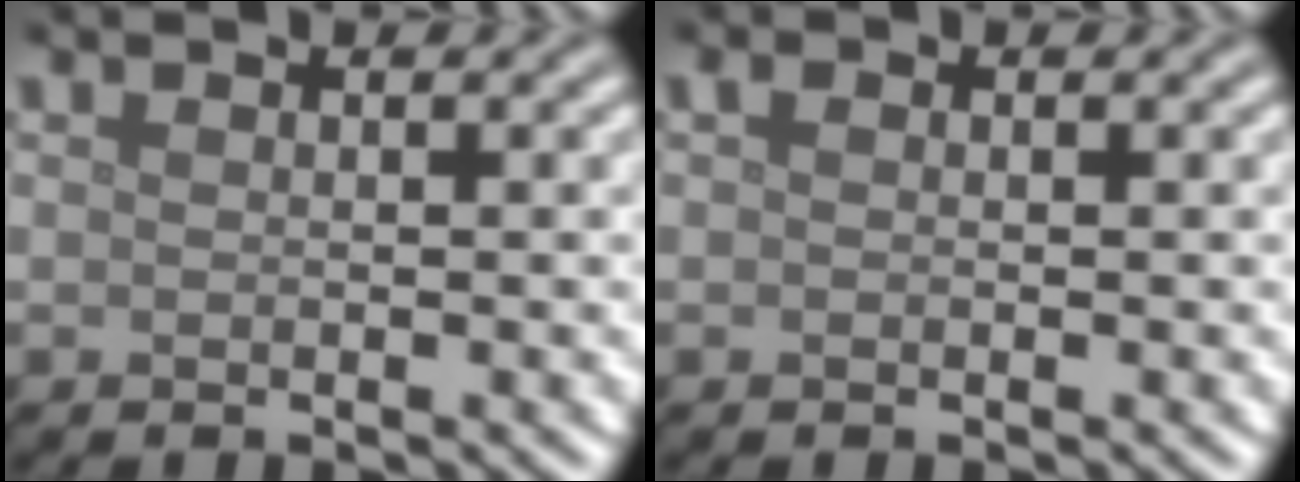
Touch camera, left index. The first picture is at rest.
{"total": 0.6, "force": [0.2, 0.5, 0.3], "torque": [-0.005, 0.000, 0.000]}